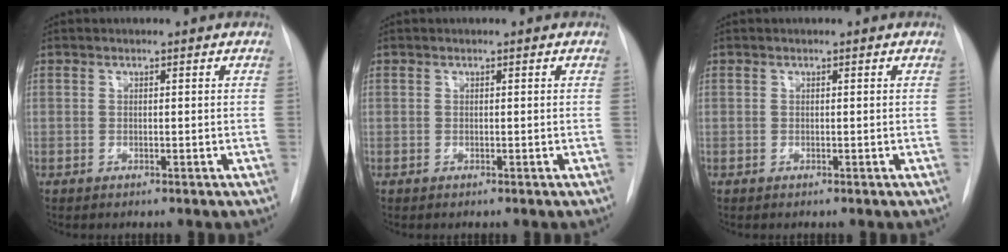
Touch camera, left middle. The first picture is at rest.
{"total": 0.0}
{"total": 0.0}